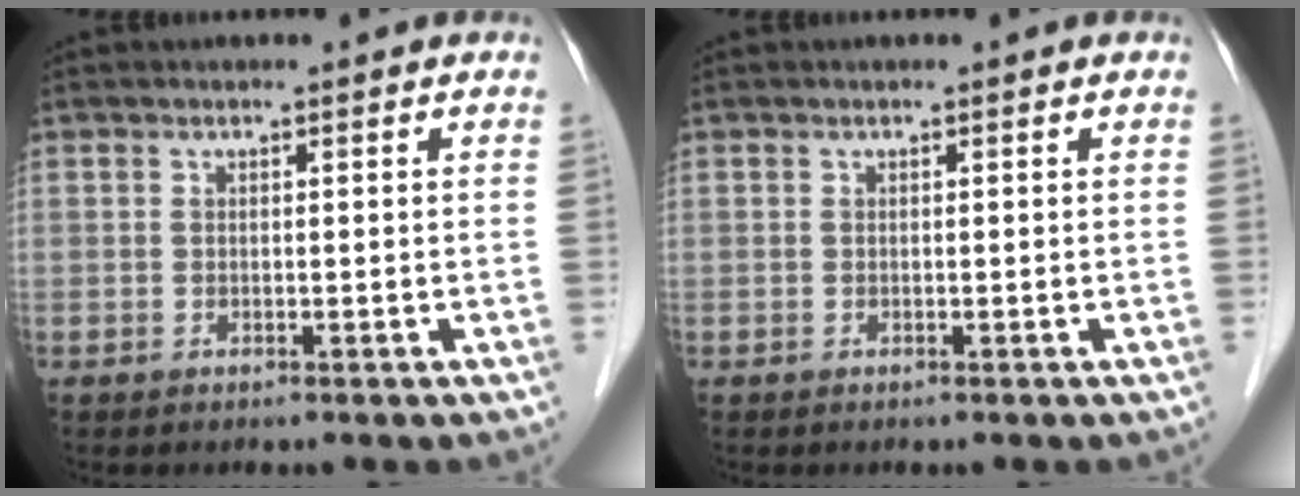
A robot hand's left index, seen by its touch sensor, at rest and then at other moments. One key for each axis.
{"total": 0.0}